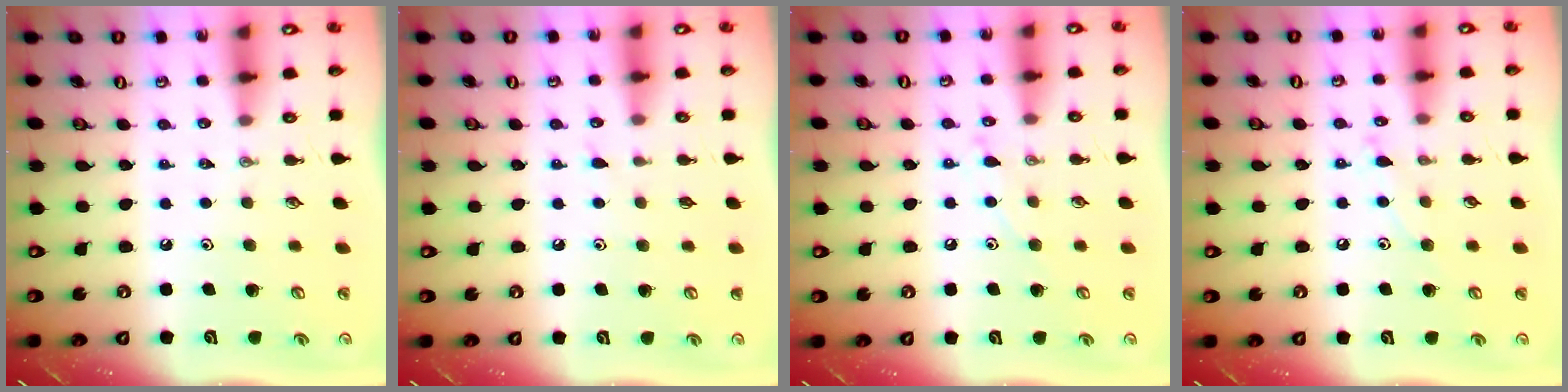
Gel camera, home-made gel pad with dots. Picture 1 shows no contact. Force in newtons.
{"total": 5.8, "press": 5.7, "slide": 0.6}
{"total": 7.4, "press": 7.4, "slide": 0.6}
{"total": 7.0, "press": 7.0, "slide": 0.6}